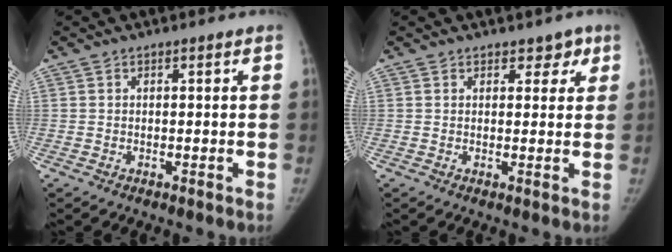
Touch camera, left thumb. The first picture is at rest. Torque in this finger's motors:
{"motor_torque": [-0.20, 0.12, -0.09, 0.08, -0.03]}